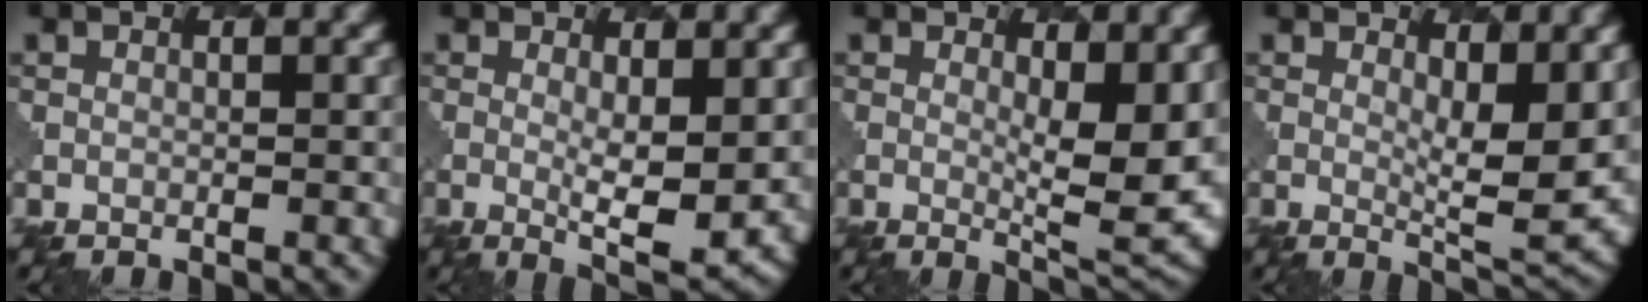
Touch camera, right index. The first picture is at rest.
{"total": 4.8, "force": [0.5, 1.2, 4.6], "torque": [-0.075, -0.017, 0.014]}
{"total": 6.7, "force": [1.1, 2.0, 6.3], "torque": [-0.096, -0.016, 0.025]}
{"total": 5.4, "force": [1.5, 1.6, 5.0], "torque": [-0.077, -0.015, 0.030]}